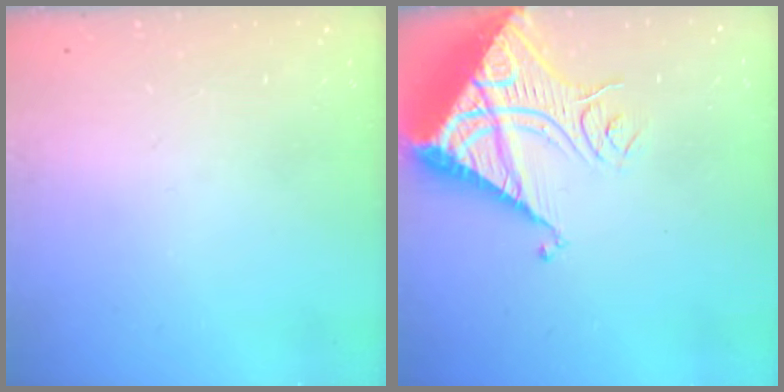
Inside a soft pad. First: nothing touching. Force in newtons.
{"total": 13.7, "press": 13.7, "slide": 1.3}